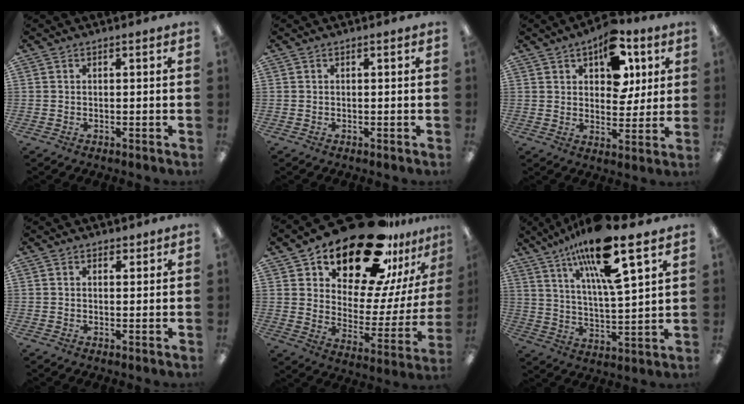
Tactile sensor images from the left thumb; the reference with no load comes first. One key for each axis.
{"total": 0.0}
{"total": 13.3, "fx": 7.1, "fy": 7.7, "fz": 8.1, "tx": -0.105, "ty": -0.025, "tz": 0.122}
{"total": 1.4, "fx": 1.0, "fy": 0.9, "fz": 0.4, "tx": -0.001, "ty": -0.002, "tz": 0.017}
{"total": 24.7, "fx": 19.3, "fy": 10.3, "fz": 11.3, "tx": -0.178, "ty": -0.133, "tz": 0.338}
{"total": 17.0, "fx": 11.6, "fy": 3.3, "fz": 12.0, "tx": -0.211, "ty": -0.061, "tz": 0.186}